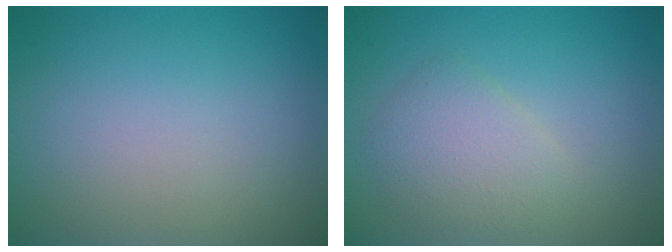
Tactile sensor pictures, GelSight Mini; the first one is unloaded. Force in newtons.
{"total": 2.8, "press": 2.8, "slide": 0.2}